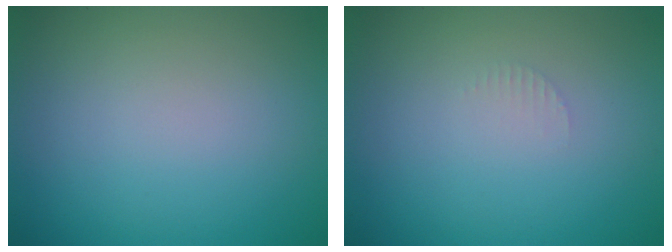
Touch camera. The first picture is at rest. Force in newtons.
{"total": 0.7, "press": 0.6, "slide": 0.1}